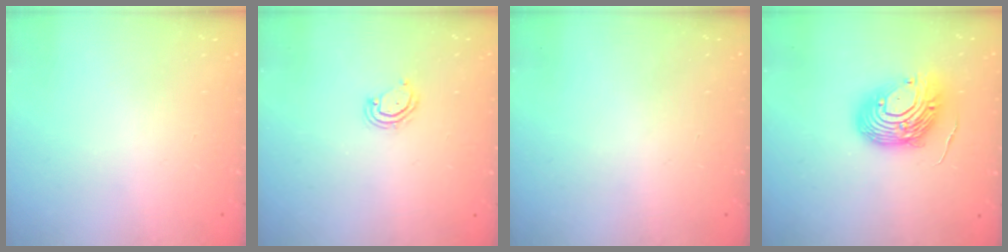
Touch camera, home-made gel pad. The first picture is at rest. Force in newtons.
{"total": 3.9, "press": 3.9, "slide": 0.3}
{"total": 0.0}
{"total": 14.3, "press": 14.2, "slide": 1.4}